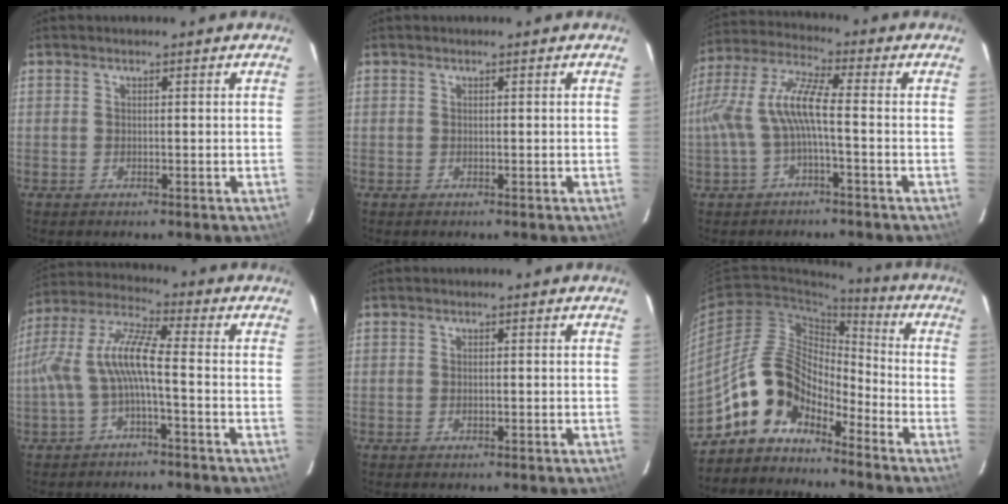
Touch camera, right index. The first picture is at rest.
{"total": 0.0}
{"total": 9.5, "force": [-2.1, 1.8, 9.1], "torque": [-0.197, 0.010, -0.036]}
{"total": 9.7, "force": [-2.4, 1.8, 9.2], "torque": [-0.201, 0.014, -0.046]}
{"total": 0.5, "force": [-0.2, 0.2, 0.5], "torque": [-0.009, 0.002, -0.005]}
{"total": 11.2, "force": [-8.4, 5.6, 4.8], "torque": [-0.091, 0.033, -0.167]}